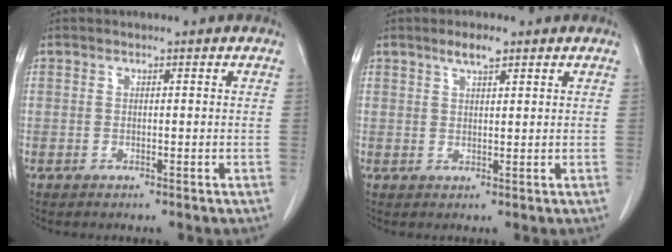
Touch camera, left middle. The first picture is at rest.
{"total": 2.8, "force": [1.9, 0.5, 1.9], "torque": [-0.040, 0.003, 0.034]}